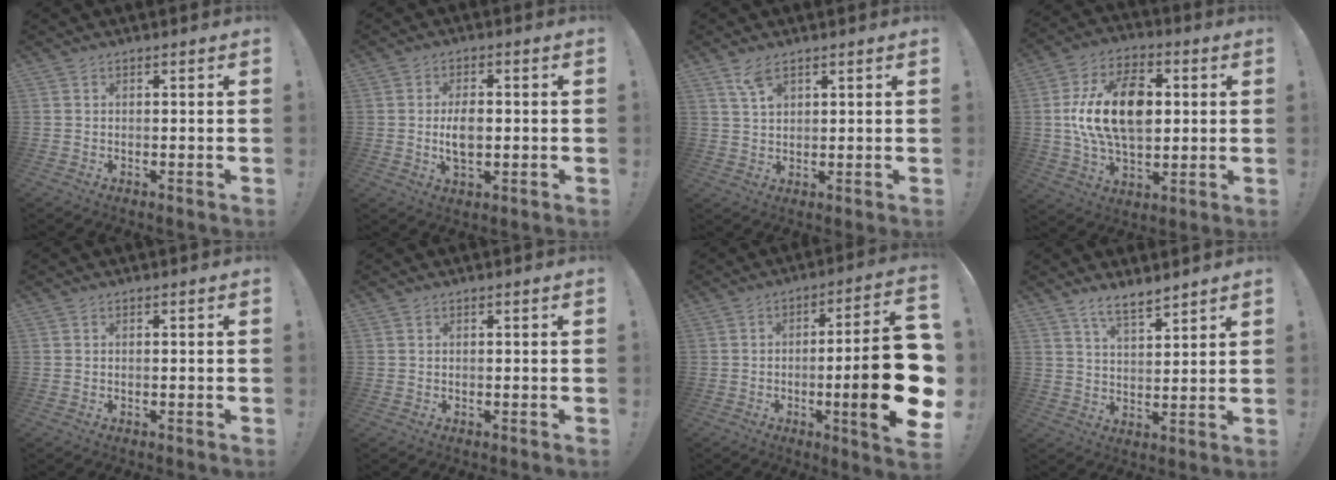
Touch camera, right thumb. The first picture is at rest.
{"total": 6.5, "force": [-0.5, 3.4, 5.5], "torque": [-0.089, -0.003, -0.013]}
{"total": 5.1, "force": [3.3, 2.4, 3.1], "torque": [-0.051, -0.017, 0.059]}
{"total": 20.2, "force": [2.0, 13.0, 15.4], "torque": [-0.262, 0.008, 0.039]}
{"total": 0.0}
{"total": 0.0}
{"total": 21.9, "force": [-3.5, 3.5, 21.4], "torque": [-0.313, 0.000, -0.049]}
{"total": 6.9, "force": [5.8, 1.8, 3.2], "torque": [-0.061, -0.033, 0.108]}